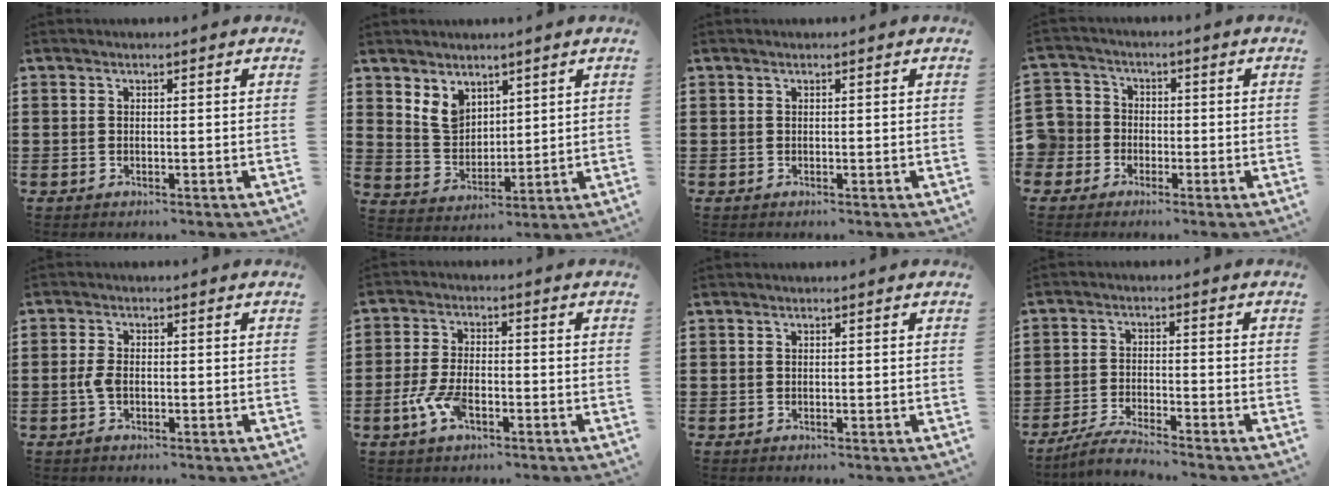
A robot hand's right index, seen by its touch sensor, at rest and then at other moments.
{"total": 5.2, "force": [3.4, 3.7, 1.3], "torque": [-0.045, 0.005, 0.065]}
{"total": 0.0}
{"total": 4.7, "force": [-1.9, 4.2, 0.5], "torque": [-0.051, 0.002, -0.047]}
{"total": 2.8, "force": [-0.8, 1.4, 2.3], "torque": [-0.060, -0.006, -0.017]}
{"total": 5.7, "force": [-2.5, 2.5, 4.5], "torque": [-0.110, -0.005, -0.051]}
{"total": 0.0}
{"total": 4.2, "force": [-4.0, -0.1, 1.3], "torque": [-0.031, -0.004, -0.079]}